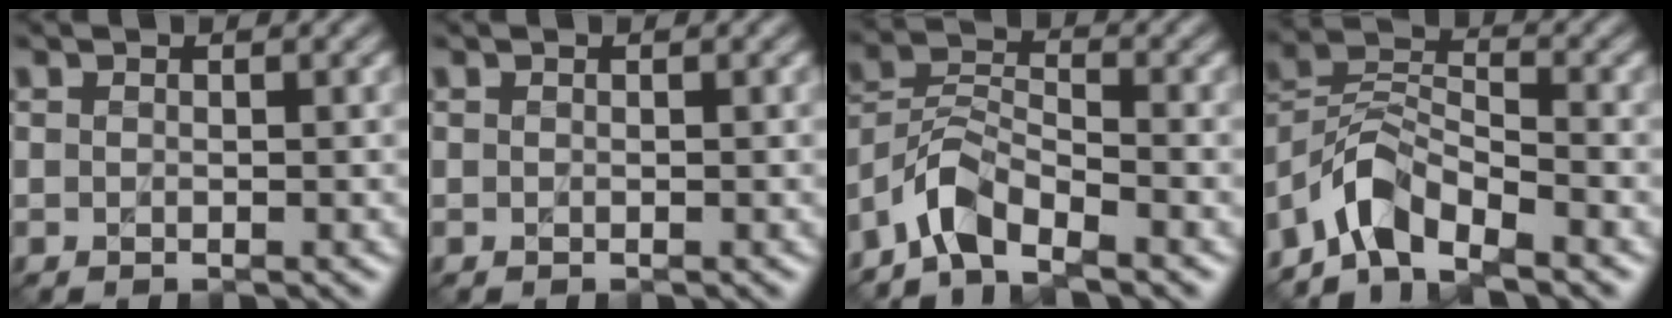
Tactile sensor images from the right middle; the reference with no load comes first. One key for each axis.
{"total": 0.0}
{"total": 4.2, "fx": -3.4, "fy": 1.4, "fz": 2.2, "tx": -0.037, "ty": 0.006, "tz": -0.078}
{"total": 5.1, "fx": -4.1, "fy": 1.9, "fz": 2.4, "tx": -0.037, "ty": 0.005, "tz": -0.089}